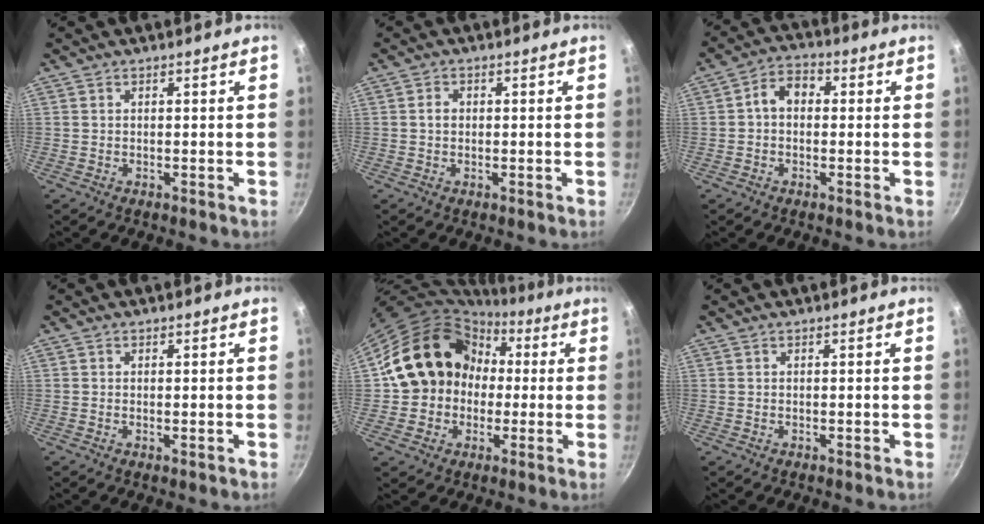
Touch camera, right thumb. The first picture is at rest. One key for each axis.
{"total": 1.7, "fx": 0.0, "fy": 1.4, "fz": 0.9, "tx": -0.011, "ty": 0.006, "tz": -0.001}
{"total": 5.7, "fx": 0.3, "fy": 4.2, "fz": 3.8, "tx": -0.045, "ty": 0.016, "tz": -0.009}
{"total": 0.7, "fx": 0.0, "fy": 0.2, "fz": 0.6, "tx": -0.011, "ty": -0.002, "tz": -0.001}
{"total": 17.6, "fx": 1.5, "fy": 15.3, "fz": 8.6, "tx": -0.115, "ty": 0.053, "tz": 0.023}
{"total": 0.0}